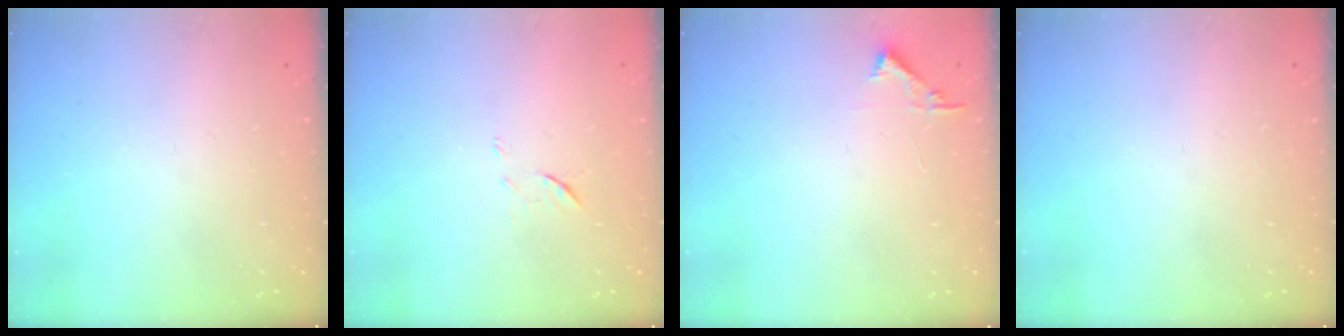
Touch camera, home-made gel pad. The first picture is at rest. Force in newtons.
{"total": 5.8, "press": 5.7, "slide": 1.3}
{"total": 4.4, "press": 4.4, "slide": 0.4}
{"total": 0.0}